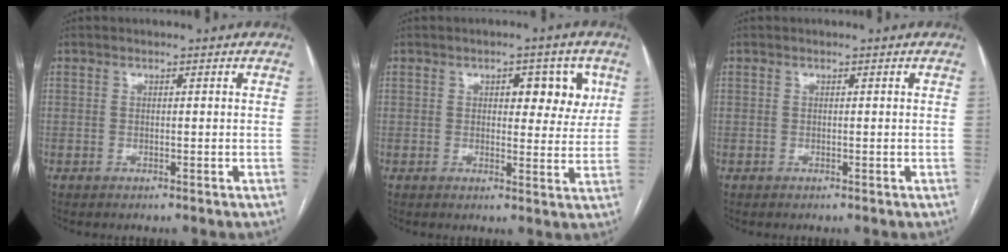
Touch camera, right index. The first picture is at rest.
{"total": 6.5, "force": [2.3, 3.2, 5.2], "torque": [-0.051, 0.009, 0.027]}
{"total": 0.0}